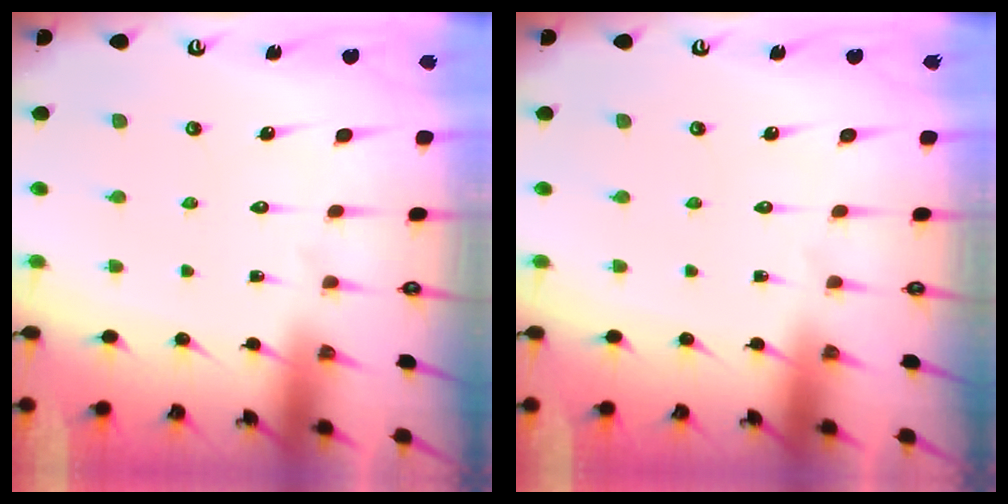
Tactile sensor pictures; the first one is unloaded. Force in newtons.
{"total": 0.0}